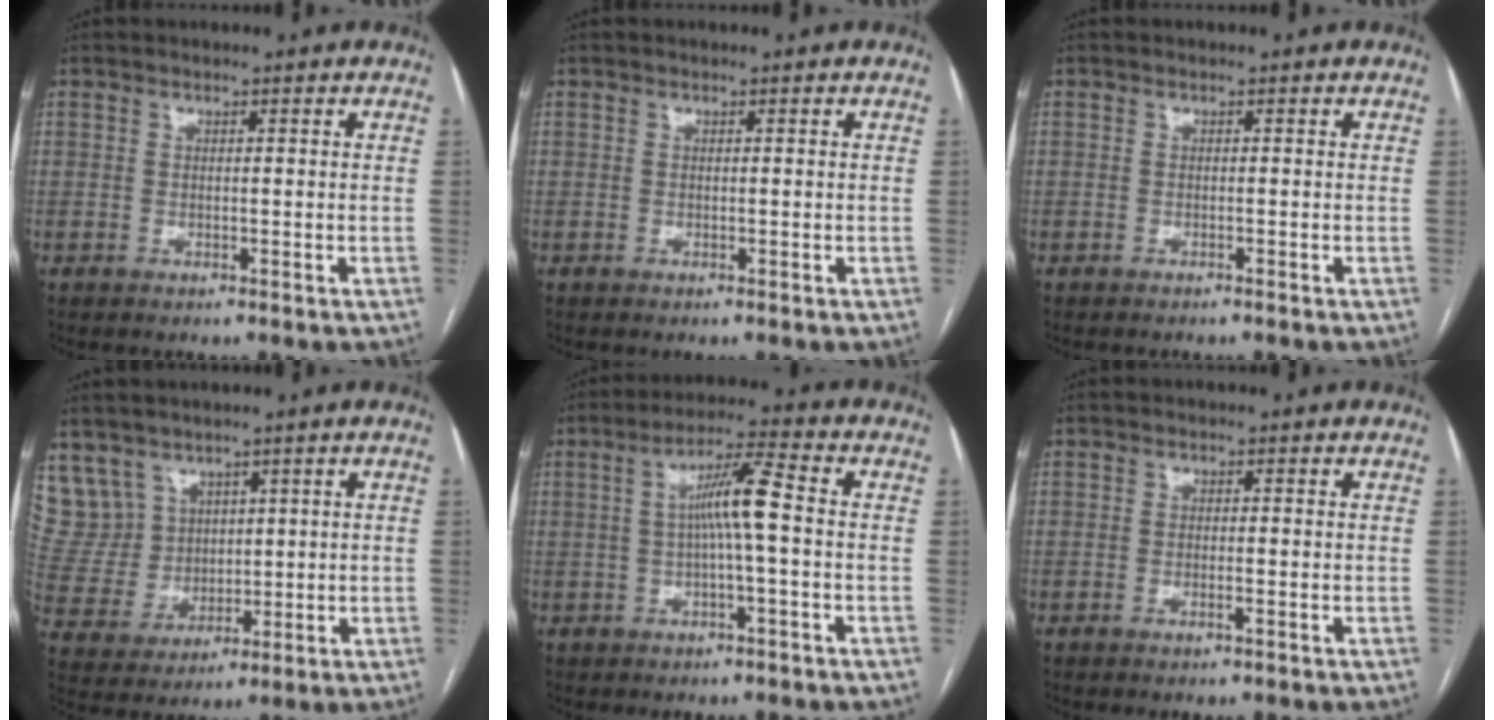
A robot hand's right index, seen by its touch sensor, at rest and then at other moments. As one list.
[{"total": 0.0}, {"total": 0.7, "force": [-0.6, -0.1, 0.2], "torque": [0.000, 0.001, -0.012]}, {"total": 9.5, "force": [6.0, 7.4, 0.6], "torque": [-0.027, 0.033, 0.139]}, {"total": 7.0, "force": [0.1, 0.1, 7.0], "torque": [-0.125, 0.018, -0.001]}, {"total": 0.9, "force": [-0.4, 0.0, 0.8], "torque": [-0.015, 0.000, -0.006]}]